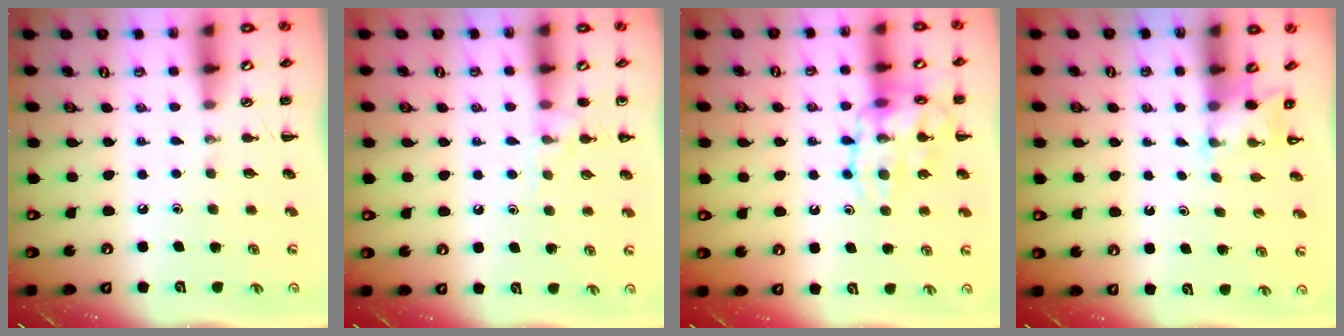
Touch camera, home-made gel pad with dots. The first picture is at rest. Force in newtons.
{"total": 7.9, "press": 7.7, "slide": 1.8}
{"total": 15.8, "press": 15.7, "slide": 1.4}
{"total": 2.7, "press": 2.6, "slide": 0.9}